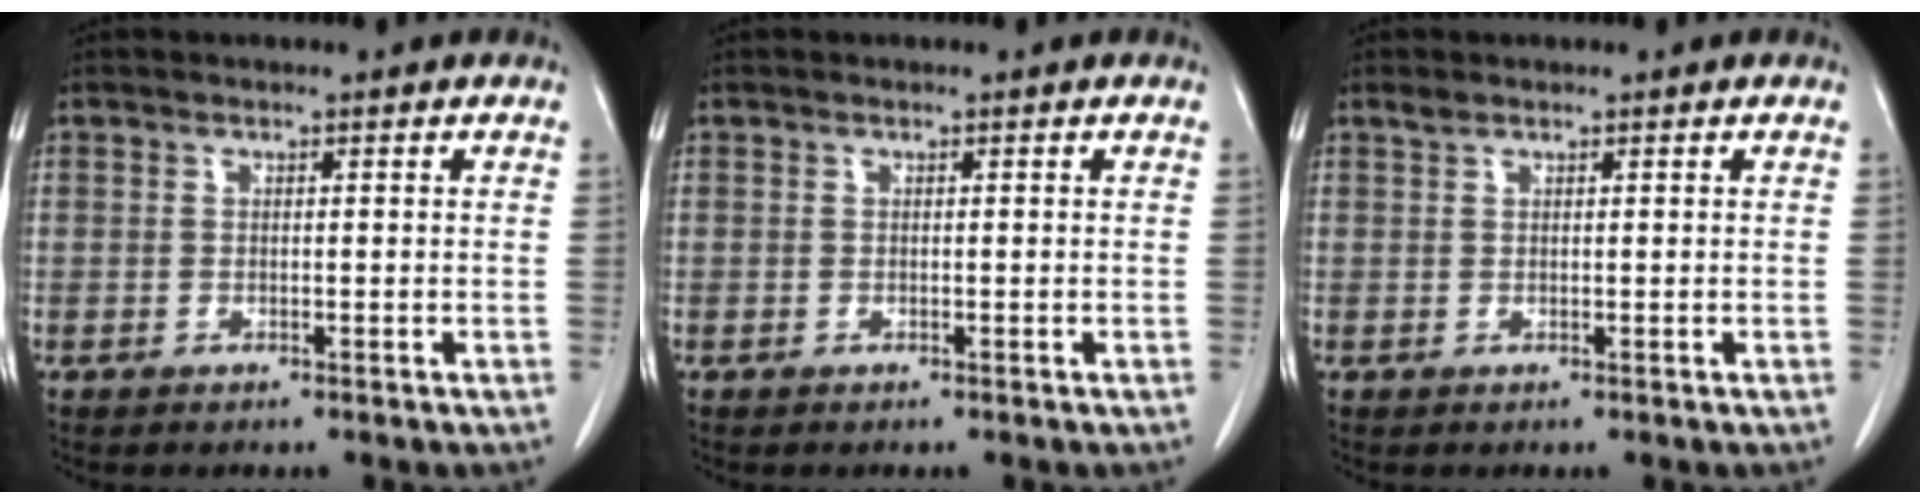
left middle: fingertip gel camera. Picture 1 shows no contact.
{"total": 0.0}
{"total": 0.7, "force": [0.6, 0.2, 0.3], "torque": [-0.012, 0.005, 0.015]}